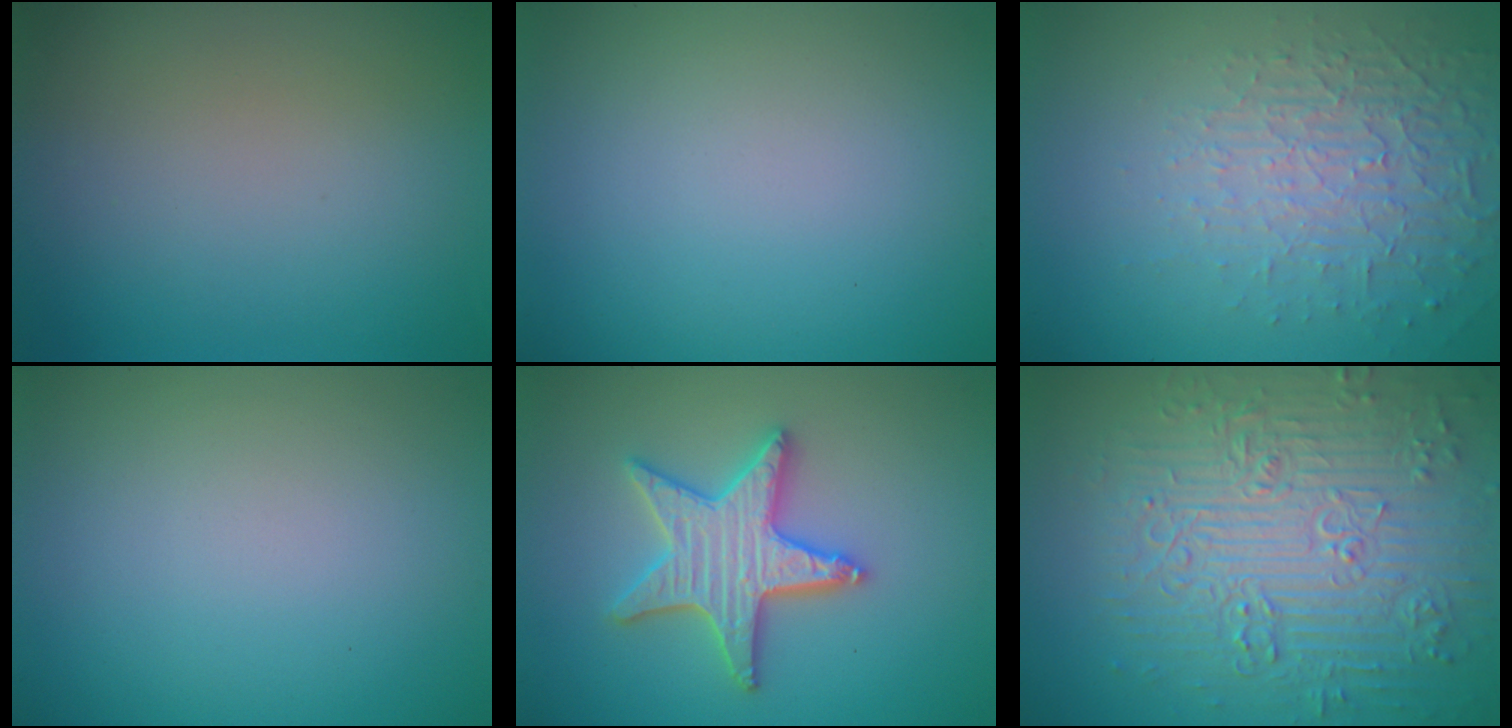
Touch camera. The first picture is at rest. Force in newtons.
{"total": 0.0}
{"total": 5.5, "press": 3.2, "slide": 4.5}
{"total": 0.0}
{"total": 5.2, "press": 5.1, "slide": 0.9}
{"total": 9.2, "press": 6.8, "slide": 6.2}